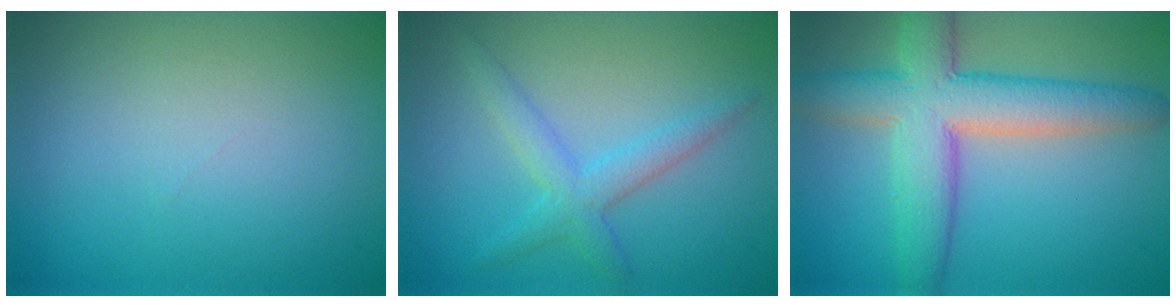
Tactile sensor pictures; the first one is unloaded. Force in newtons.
{"total": 3.0, "press": 3.0, "slide": 0.0}
{"total": 8.1, "press": 8.1, "slide": 0.3}